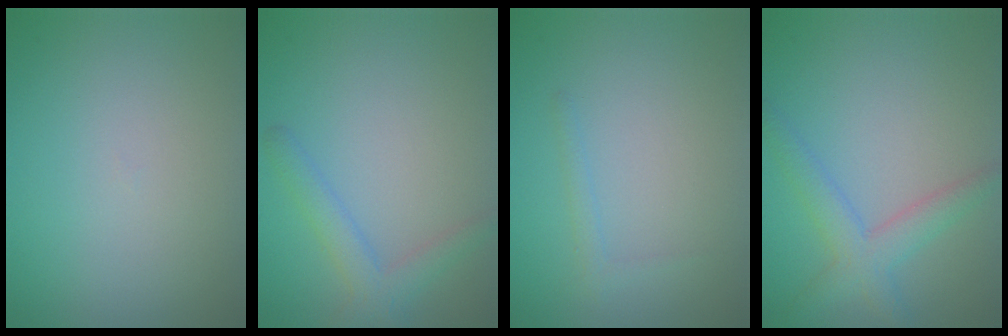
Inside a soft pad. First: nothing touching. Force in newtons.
{"total": 2.5, "press": 2.5, "slide": 0.2}
{"total": 0.8, "press": 0.8, "slide": 0.1}
{"total": 3.3, "press": 3.3, "slide": 0.1}